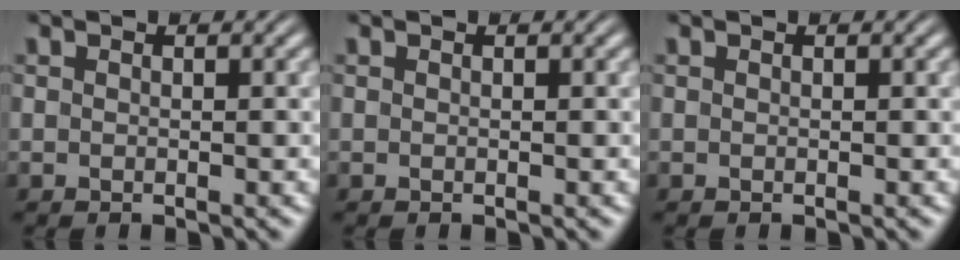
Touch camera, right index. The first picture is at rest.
{"total": 0.0}
{"total": 0.0}